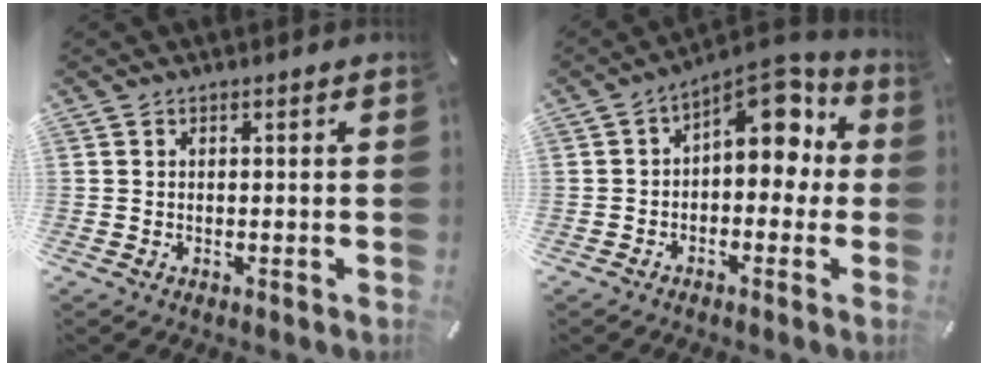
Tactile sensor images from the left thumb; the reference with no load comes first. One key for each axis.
{"total": 10.5, "fx": 4.7, "fy": 6.1, "fz": 7.2, "tx": -0.087, "ty": -0.046, "tz": 0.078}